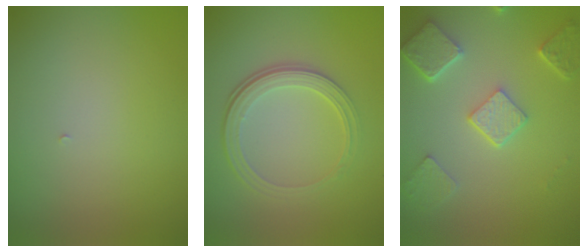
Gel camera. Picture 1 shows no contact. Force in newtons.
{"total": 4.2, "press": 2.9, "slide": 3.0}
{"total": 4.9, "press": 3.8, "slide": 3.0}